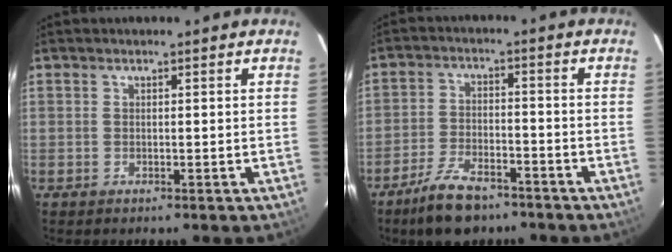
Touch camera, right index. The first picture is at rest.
{"total": 9.6, "force": [-7.2, 3.9, 4.8], "torque": [-0.114, 0.001, -0.124]}